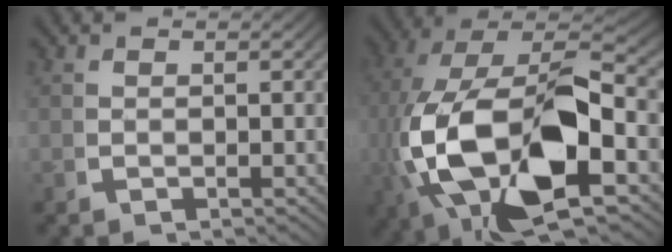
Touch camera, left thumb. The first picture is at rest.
{"total": 21.4, "force": [-1.2, 12.4, 17.5], "torque": [-0.377, -0.056, 0.016]}